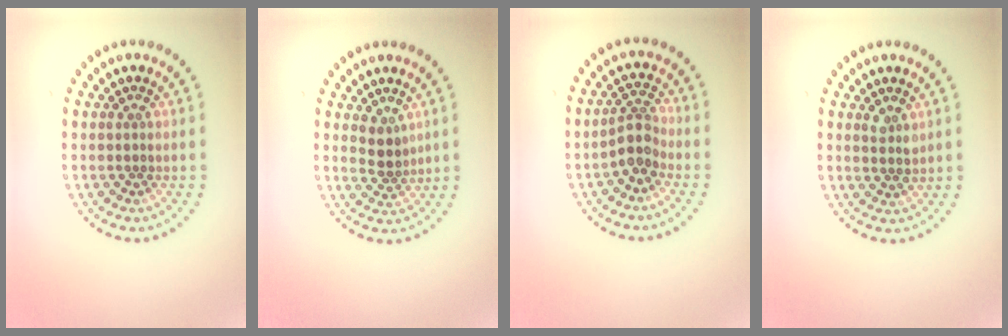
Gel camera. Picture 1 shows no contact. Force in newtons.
{"total": 2.0, "press": 1.6, "slide": 1.2}
{"total": 2.5, "press": 2.0, "slide": 1.5}
{"total": 1.3, "press": 1.2, "slide": 0.7}